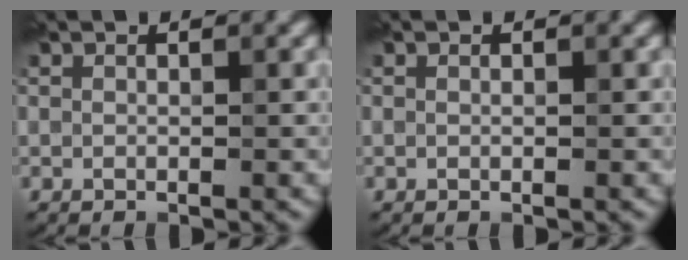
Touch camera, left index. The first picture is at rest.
{"total": 0.0}